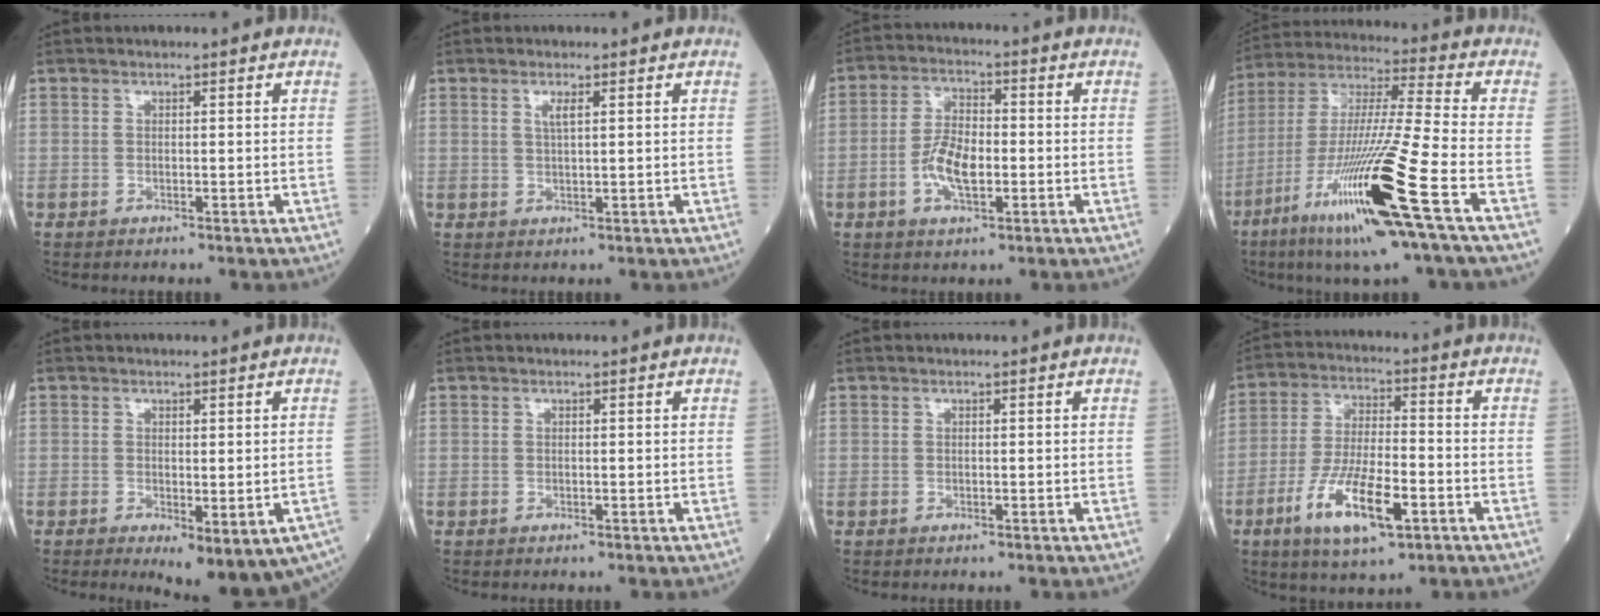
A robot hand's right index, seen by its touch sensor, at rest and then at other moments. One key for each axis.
{"total": 1.7, "fx": 0.7, "fy": 0.1, "fz": 1.5, "tx": -0.035, "ty": 0.000, "tz": 0.014}
{"total": 6.8, "fx": -1.7, "fy": 2.7, "fz": 6.0, "tx": -0.126, "ty": 0.006, "tz": -0.033}
{"total": 20.1, "fx": -9.0, "fy": -0.7, "fz": 17.9, "tx": -0.365, "ty": -0.042, "tz": -0.174}
{"total": 9.8, "fx": -5.4, "fy": 3.2, "fz": 7.5, "tx": -0.081, "ty": -0.017, "tz": -0.068}
{"total": 0.0}
{"total": 0.0}
{"total": 12.0, "fx": -5.2, "fy": 3.2, "fz": 10.4, "tx": -0.206, "ty": -0.013, "tz": -0.092}